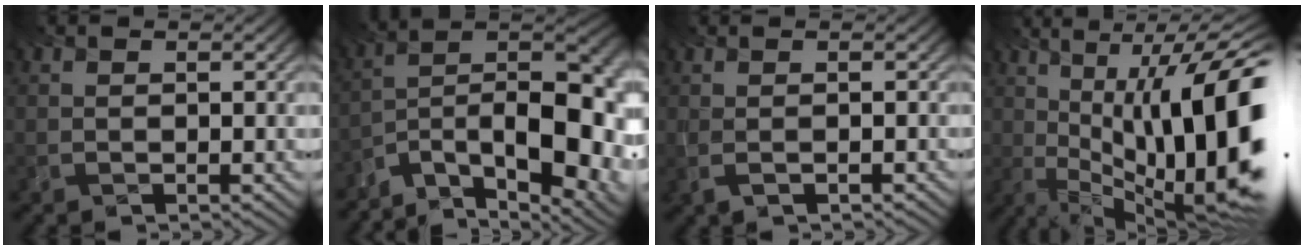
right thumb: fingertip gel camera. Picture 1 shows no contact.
{"total": 15.8, "force": [-9.1, 5.5, 11.6], "torque": [-0.171, -0.019, -0.158]}
{"total": 1.0, "force": [-0.1, 0.4, 1.0], "torque": [-0.022, 0.003, -0.008]}
{"total": 20.0, "force": [0.0, 8.4, 18.2], "torque": [-0.253, 0.010, -0.001]}